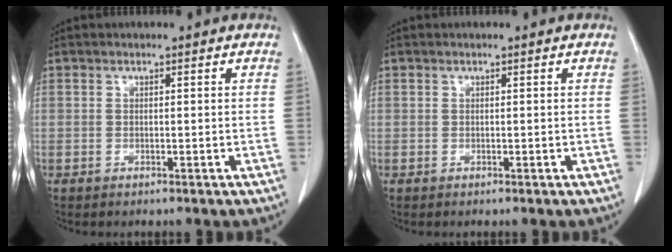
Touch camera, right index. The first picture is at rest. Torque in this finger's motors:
{"motor_torque": [0.00, 0.00, 0.00, 0.00]}